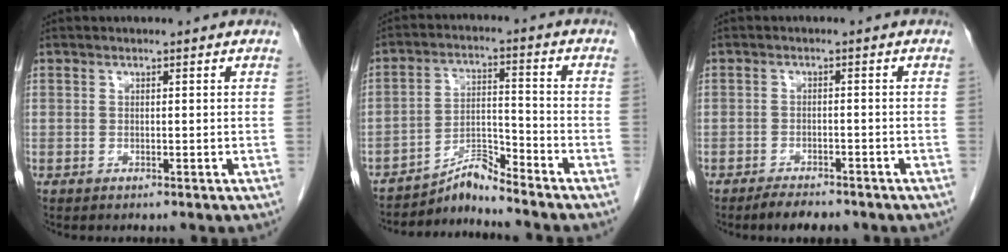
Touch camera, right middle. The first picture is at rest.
{"total": 5.3, "force": [-5.2, -0.8, 0.6], "torque": [-0.011, 0.003, -0.090]}
{"total": 3.9, "force": [-3.3, 1.1, 1.7], "torque": [-0.030, -0.003, -0.051]}